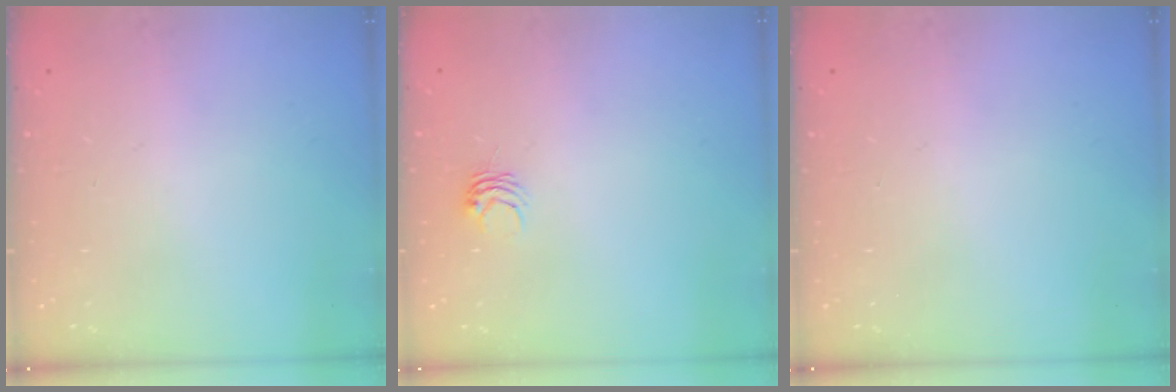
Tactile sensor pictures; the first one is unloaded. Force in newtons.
{"total": 3.2, "press": 3.2, "slide": 0.3}
{"total": 0.0}